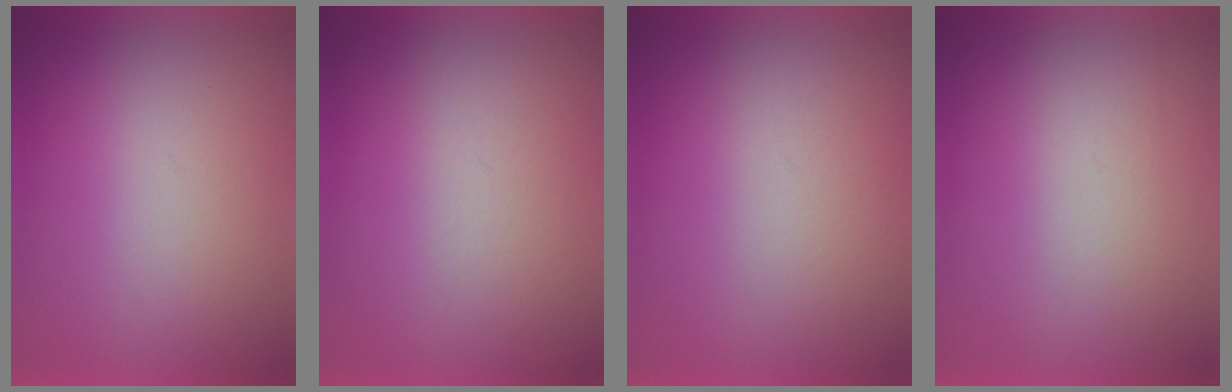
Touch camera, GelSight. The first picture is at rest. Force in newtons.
{"total": 3.3}
{"total": 4.2}
{"total": 1.4}